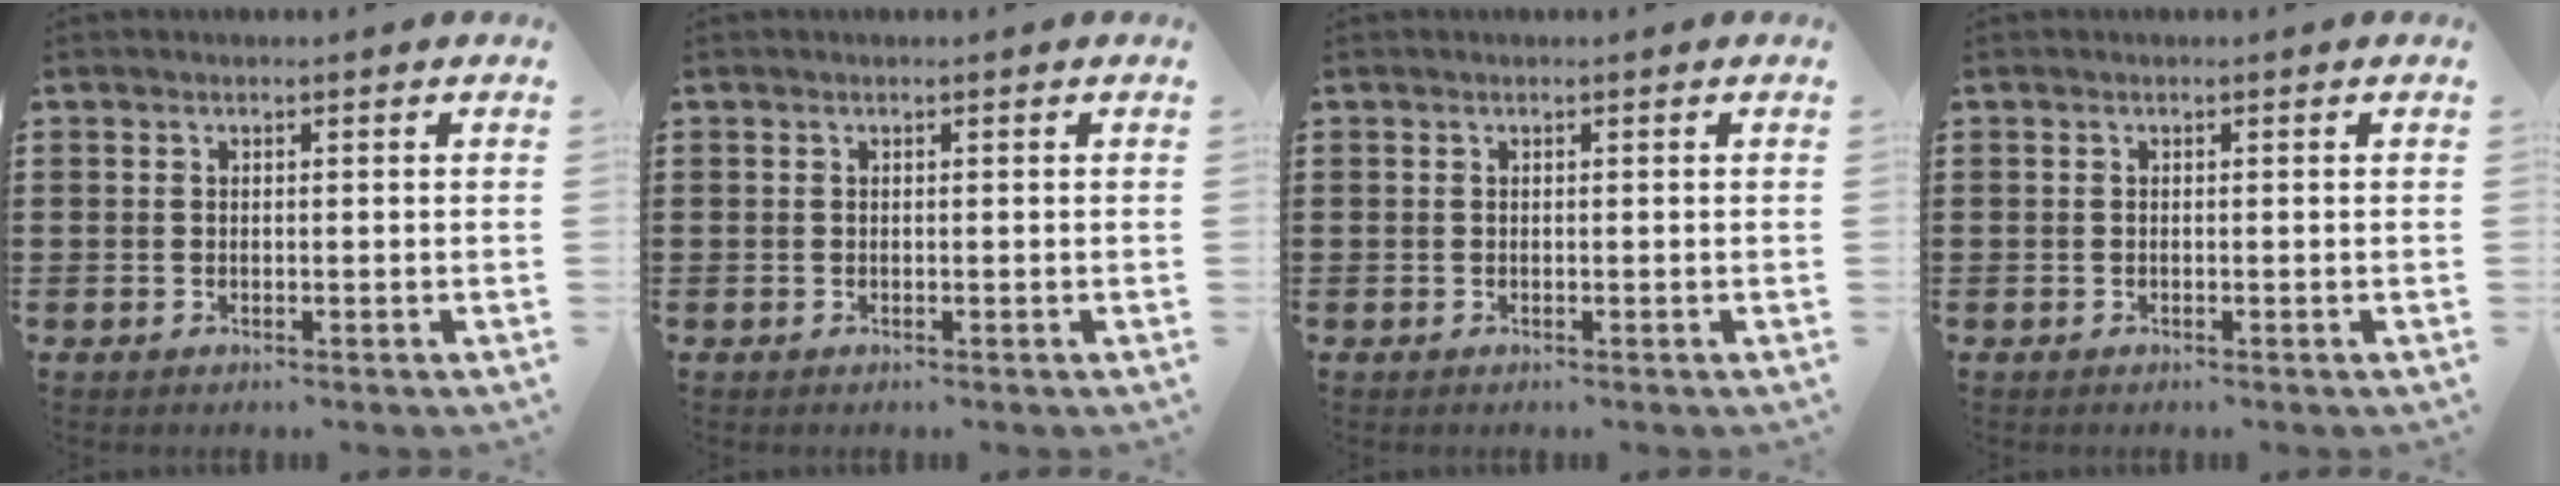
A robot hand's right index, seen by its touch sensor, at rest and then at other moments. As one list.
[{"total": 0.0}, {"total": 0.0}, {"total": 0.0}]